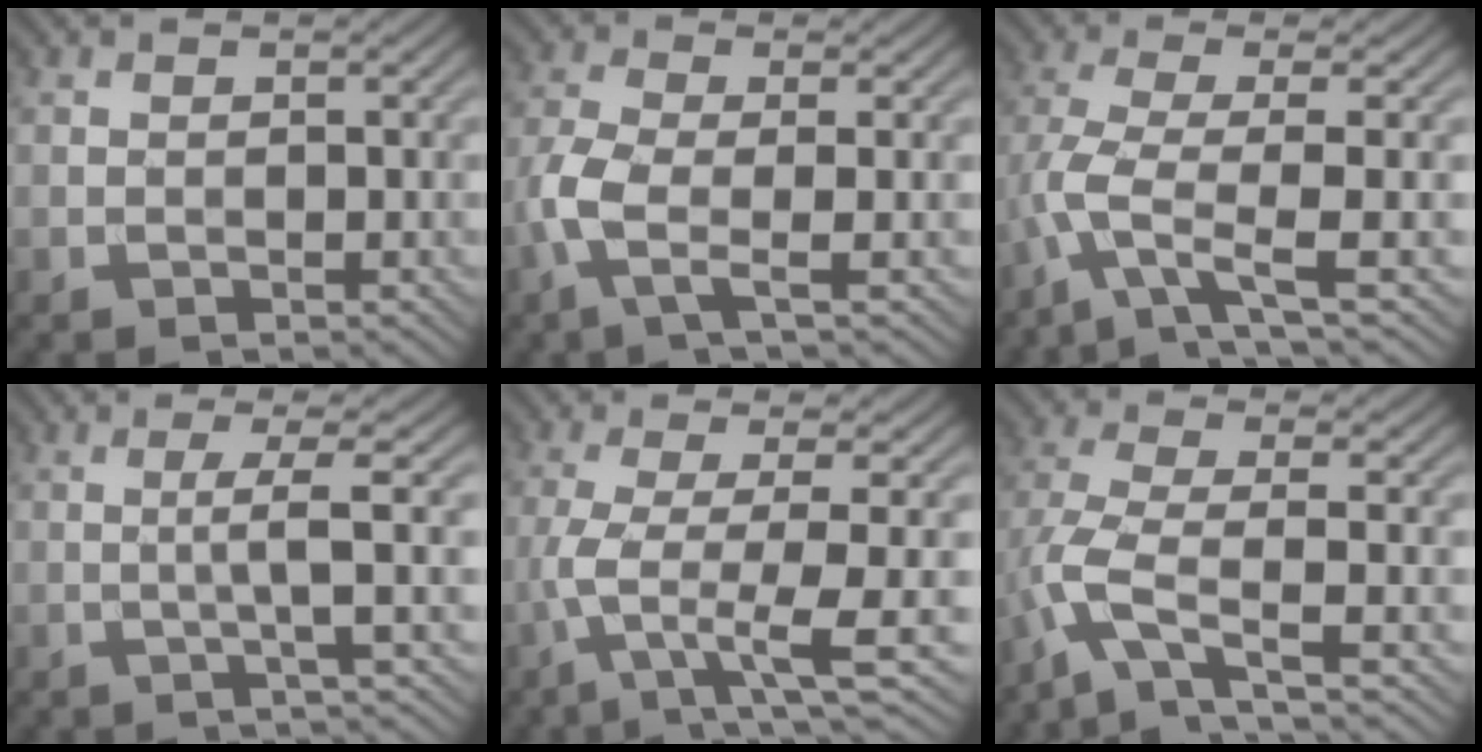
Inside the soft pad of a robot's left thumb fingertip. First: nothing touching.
{"total": 4.9, "force": [-1.6, 1.3, 4.5], "torque": [-0.109, 0.000, -0.046]}
{"total": 6.4, "force": [-1.8, 1.2, 6.0], "torque": [-0.128, 0.005, -0.051]}
{"total": 3.7, "force": [0.2, 0.0, 3.7], "torque": [-0.066, 0.012, -0.009]}
{"total": 7.3, "force": [-1.1, 1.2, 7.1], "torque": [-0.133, 0.004, -0.028]}
{"total": 6.8, "force": [-3.1, 1.6, 5.8], "torque": [-0.125, 0.003, -0.082]}